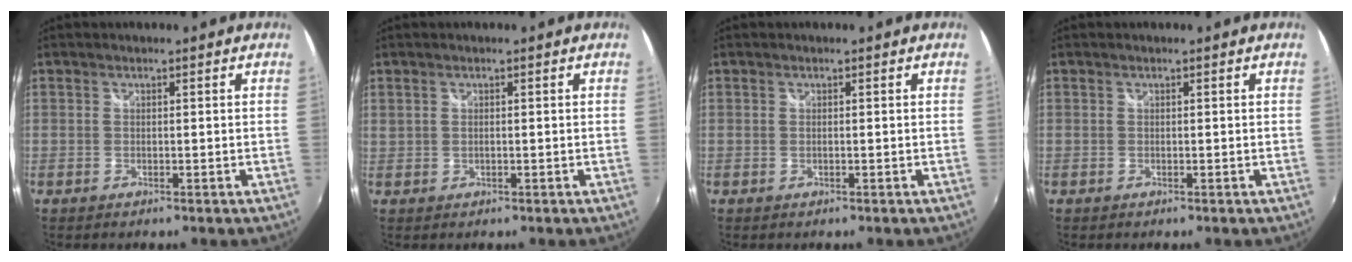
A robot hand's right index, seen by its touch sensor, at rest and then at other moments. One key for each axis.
{"total": 0.8, "fx": 0.3, "fy": 0.6, "fz": 0.5, "tx": -0.011, "ty": 0.001, "tz": 0.006}
{"total": 0.0}
{"total": 0.0}